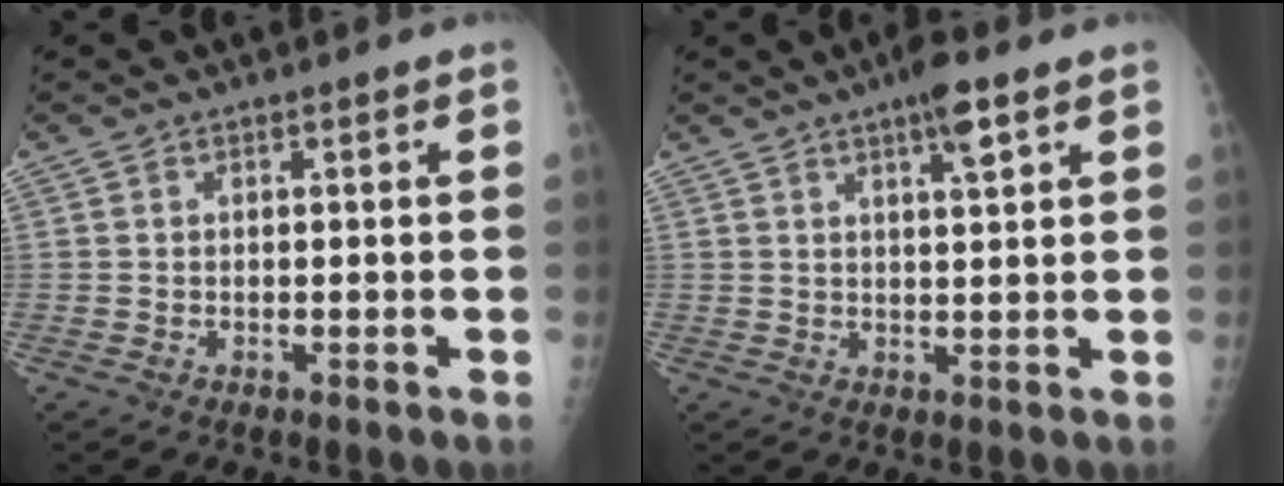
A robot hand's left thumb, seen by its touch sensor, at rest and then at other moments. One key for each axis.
{"total": 5.4, "fx": 3.1, "fy": 0.9, "fz": 4.3, "tx": -0.070, "ty": -0.009, "tz": 0.047}